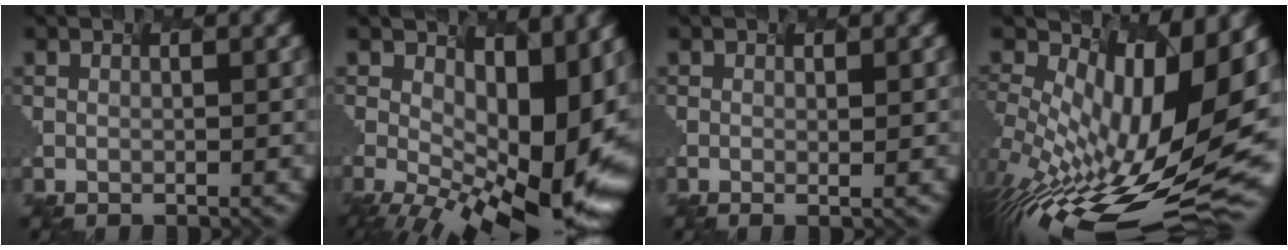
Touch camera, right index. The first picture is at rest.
{"total": 13.5, "force": [-1.7, 4.9, 12.4], "torque": [-0.188, -0.025, 0.026]}
{"total": 0.7, "force": [-0.3, -0.3, 0.5], "torque": [-0.011, -0.003, 0.003]}
{"total": 12.1, "force": [-0.9, 3.9, 11.4], "torque": [-0.229, -0.046, 0.043]}